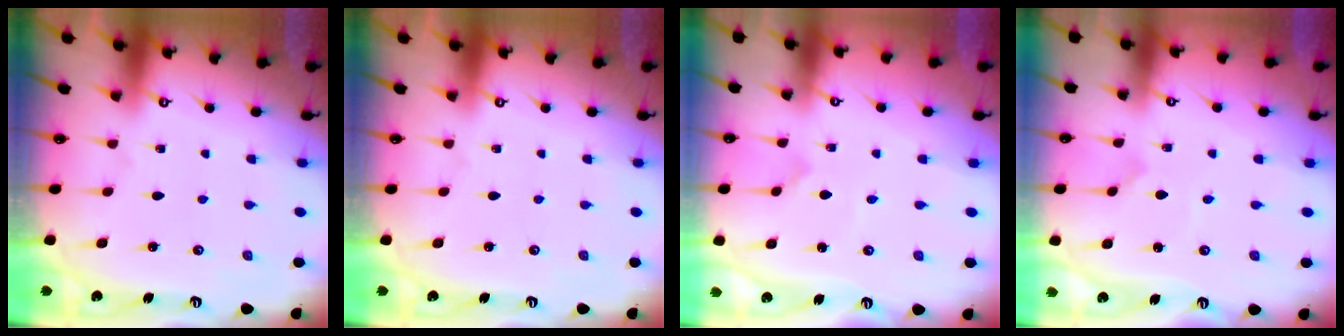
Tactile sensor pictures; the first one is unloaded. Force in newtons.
{"total": 0.0}
{"total": 1.0, "press": 1.0, "slide": 0.0}
{"total": 0.6, "press": 0.6, "slide": 0.0}